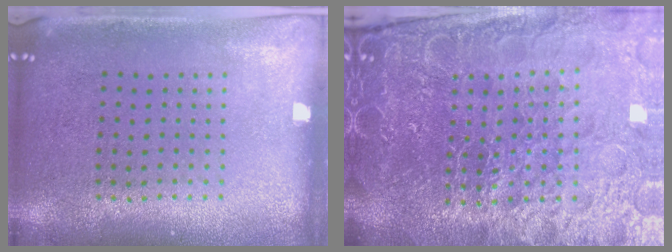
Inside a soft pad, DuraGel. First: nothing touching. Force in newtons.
{"total": 6.3, "press": 5.6, "slide": 3.0}